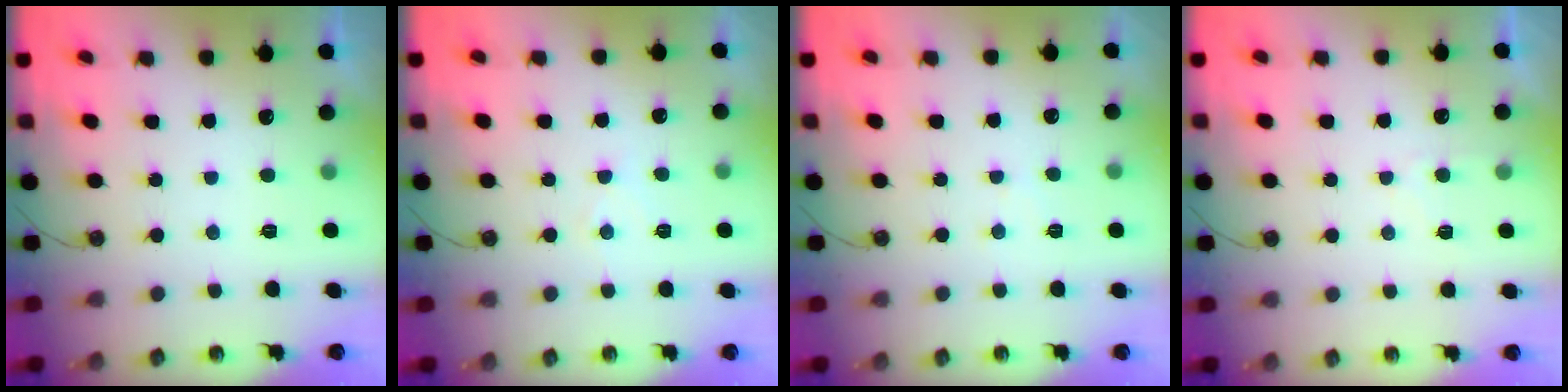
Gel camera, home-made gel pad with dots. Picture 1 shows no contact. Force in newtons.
{"total": 4.6, "press": 4.5, "slide": 0.7}
{"total": 4.2, "press": 4.2, "slide": 0.7}
{"total": 3.2, "press": 3.2, "slide": 0.4}